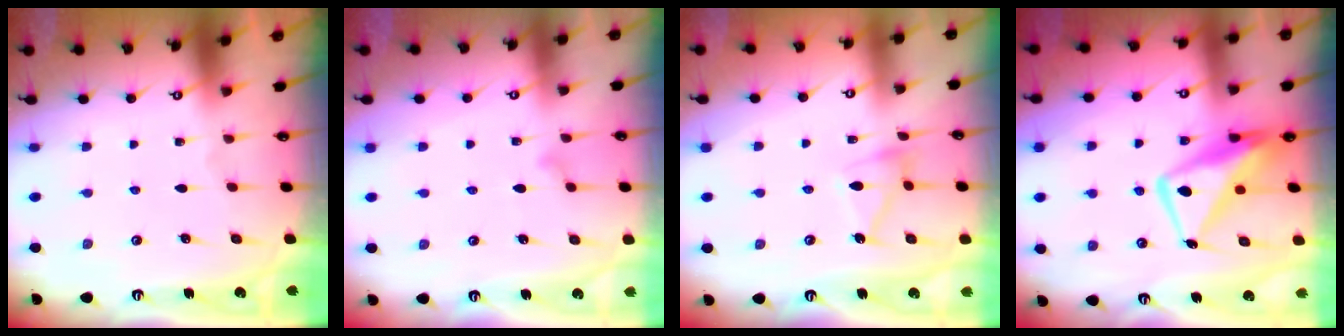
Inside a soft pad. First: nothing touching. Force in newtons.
{"total": 7.1, "press": 7.1, "slide": 0.3}
{"total": 11.0, "press": 10.9, "slide": 0.6}
{"total": 12.8, "press": 12.7, "slide": 1.3}